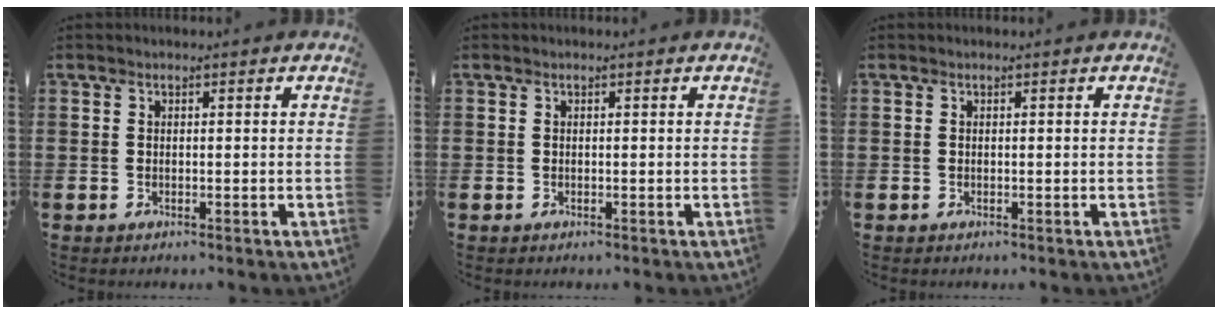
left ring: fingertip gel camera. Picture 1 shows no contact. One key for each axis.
{"total": 0.0}
{"total": 0.0}